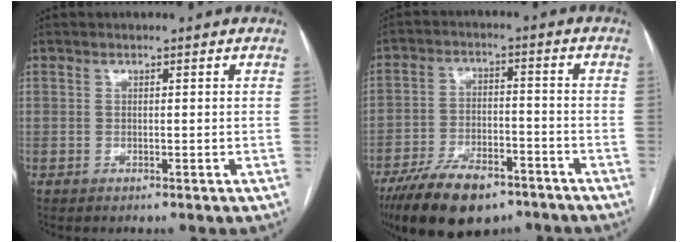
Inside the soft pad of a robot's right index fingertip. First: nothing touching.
{"total": 13.8, "force": [-10.0, 5.2, 8.0], "torque": [-0.144, -0.009, -0.168]}